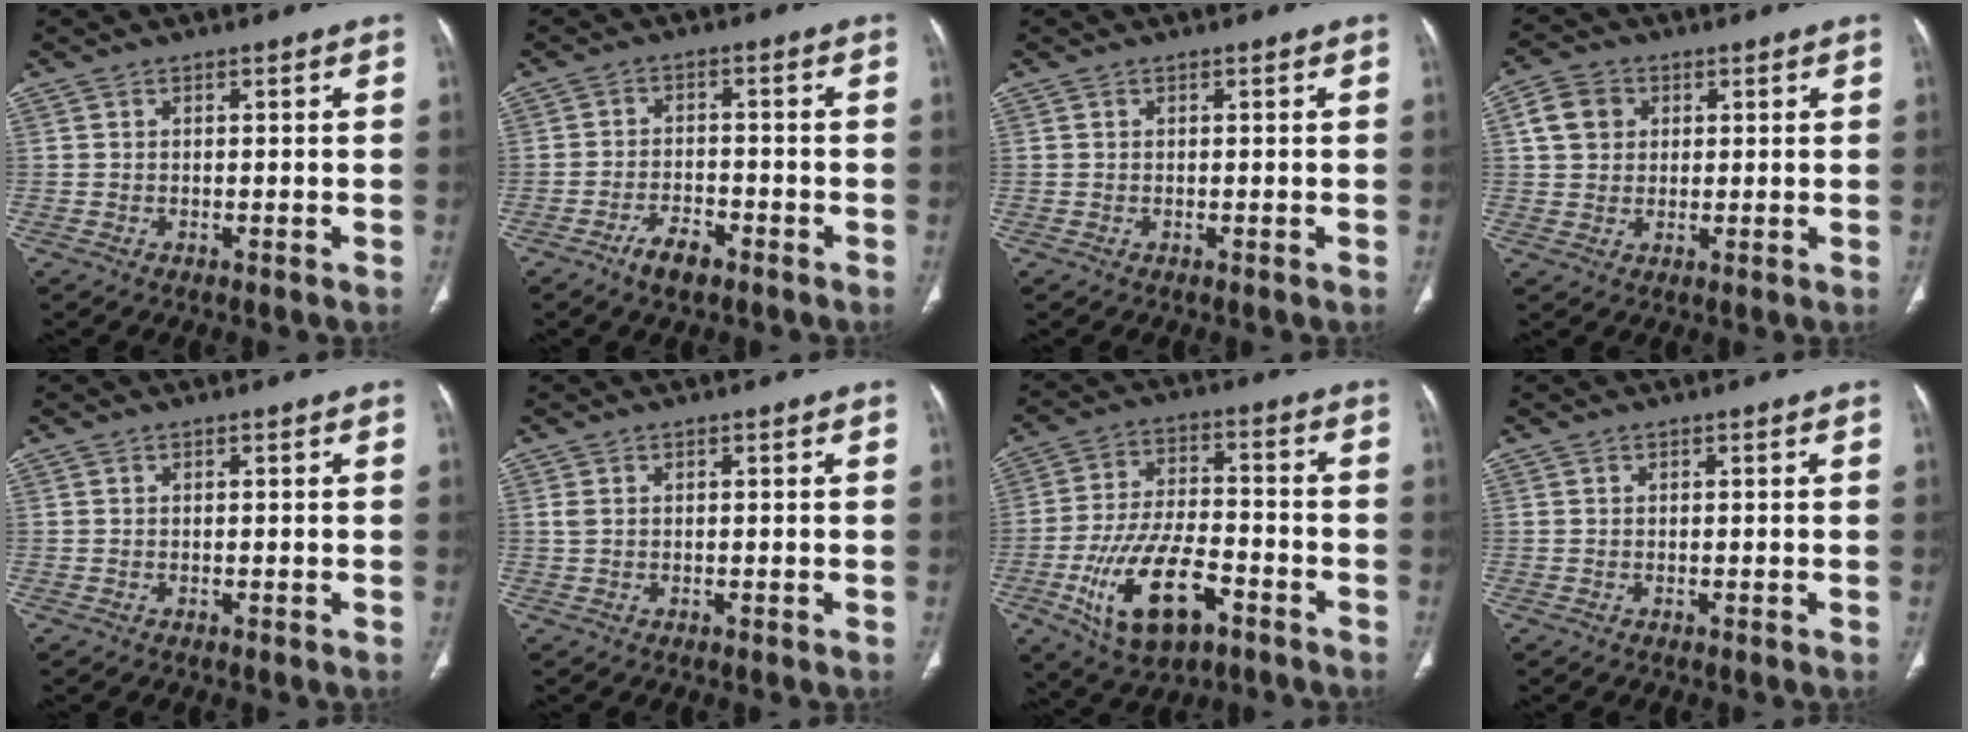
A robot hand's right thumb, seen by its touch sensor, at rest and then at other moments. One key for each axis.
{"total": 5.0, "fx": -3.4, "fy": 2.2, "fz": 2.9, "tx": -0.050, "ty": 0.022, "tz": -0.059}
{"total": 0.0}
{"total": 6.2, "fx": 1.7, "fy": 5.2, "fz": 2.9, "tx": -0.035, "ty": 0.003, "tz": 0.030}
{"total": 0.0}
{"total": 0.9, "fx": 0.2, "fy": 0.6, "fz": 0.7, "tx": -0.021, "ty": 0.005, "tz": 0.007}
{"total": 16.6, "fx": -7.3, "fy": 7.9, "fz": 12.7, "tx": -0.228, "ty": 0.028, "tz": -0.122}
{"total": 0.0}